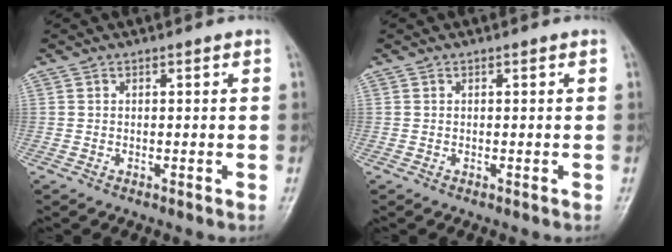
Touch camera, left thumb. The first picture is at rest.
{"total": 0.0}